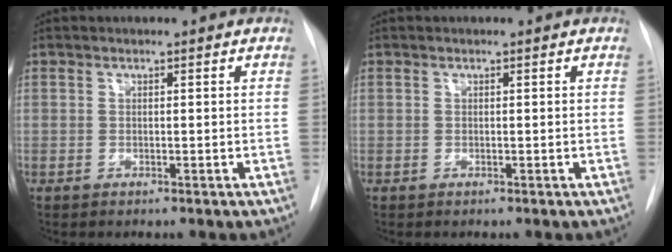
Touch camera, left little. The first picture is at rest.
{"total": 0.0}